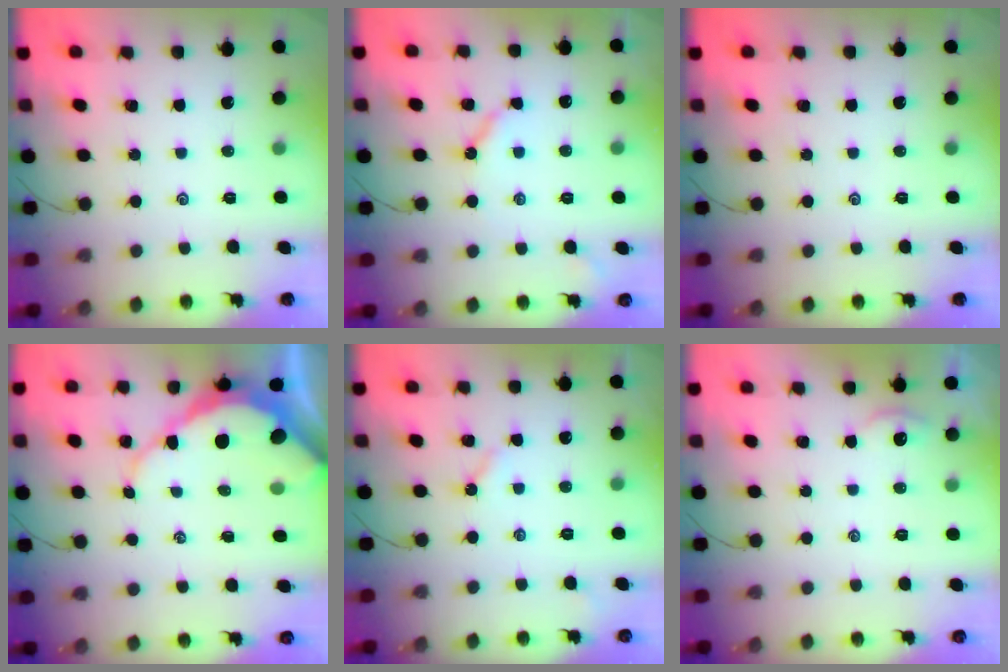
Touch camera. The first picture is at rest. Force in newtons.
{"total": 4.8, "press": 4.8, "slide": 0.7}
{"total": 0.0}
{"total": 10.3, "press": 10.2, "slide": 1.3}
{"total": 2.6, "press": 2.5, "slide": 0.3}
{"total": 1.2, "press": 1.2, "slide": 0.2}